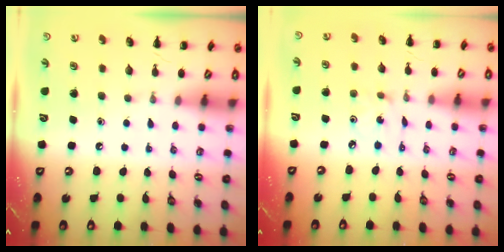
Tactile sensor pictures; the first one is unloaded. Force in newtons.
{"total": 1.0, "press": 0.9, "slide": 0.3}